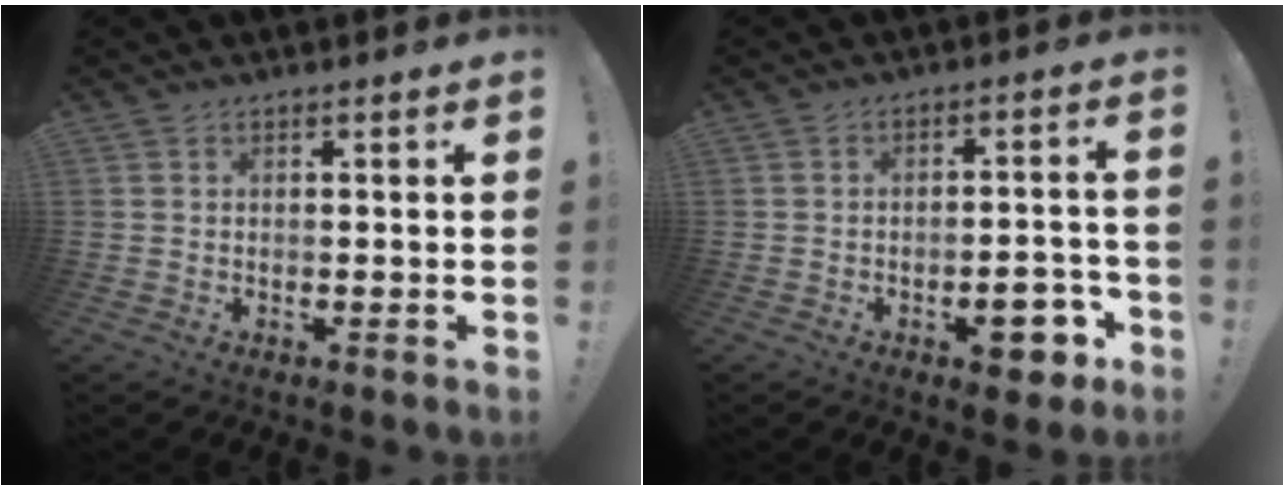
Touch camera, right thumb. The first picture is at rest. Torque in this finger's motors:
{"motor_torque": [1.18, 0.91, 0.52, -0.52, 0.23]}